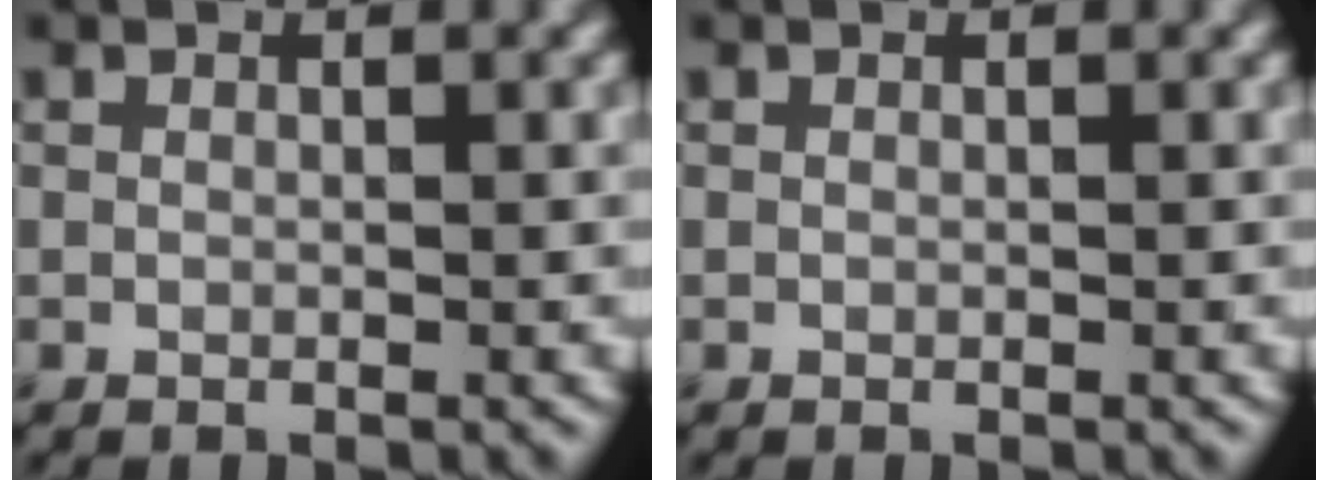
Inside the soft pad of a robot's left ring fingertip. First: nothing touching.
{"total": 0.0}